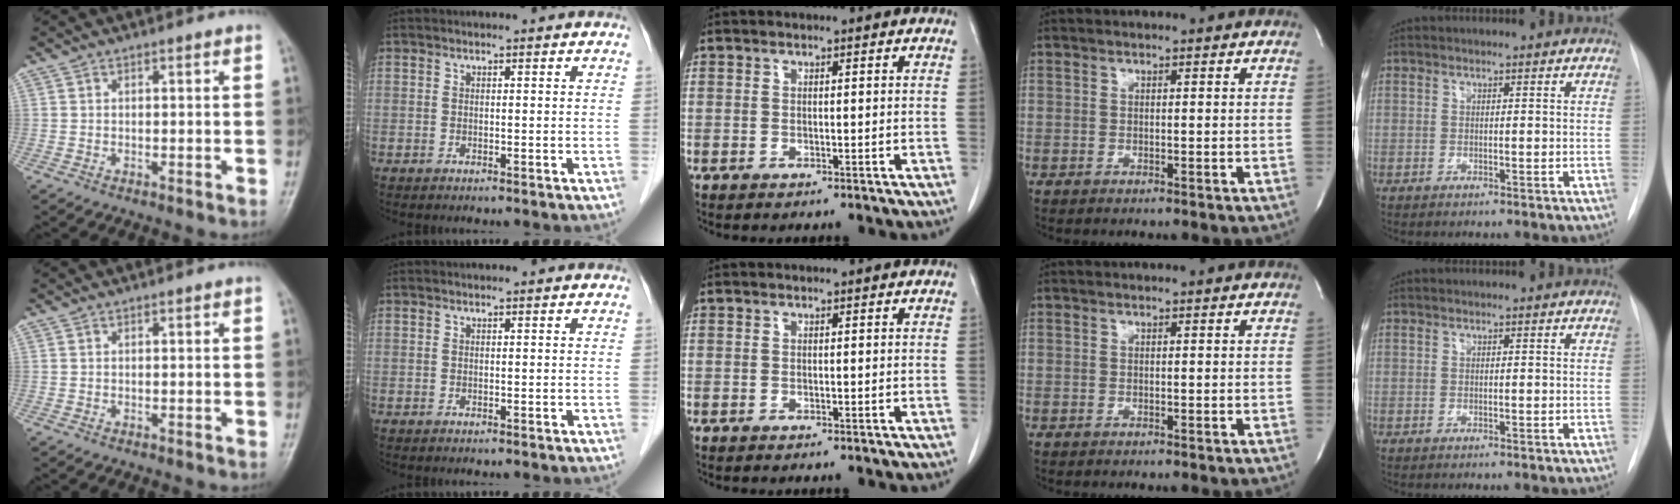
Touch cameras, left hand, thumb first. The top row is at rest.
{}